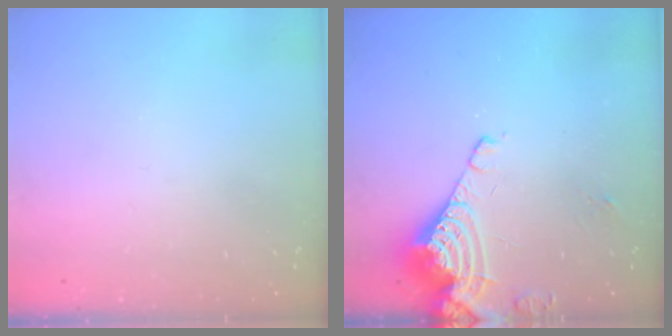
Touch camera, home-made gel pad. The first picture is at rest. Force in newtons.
{"total": 11.6, "press": 11.5, "slide": 1.3}